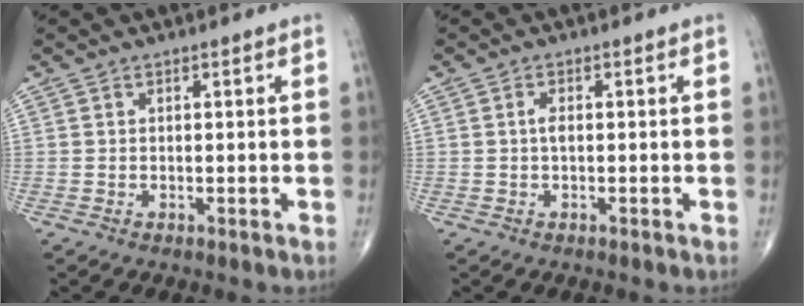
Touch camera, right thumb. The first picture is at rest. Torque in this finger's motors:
{"motor_torque": [2.26, 2.75, 0.28, -0.01, -0.01]}